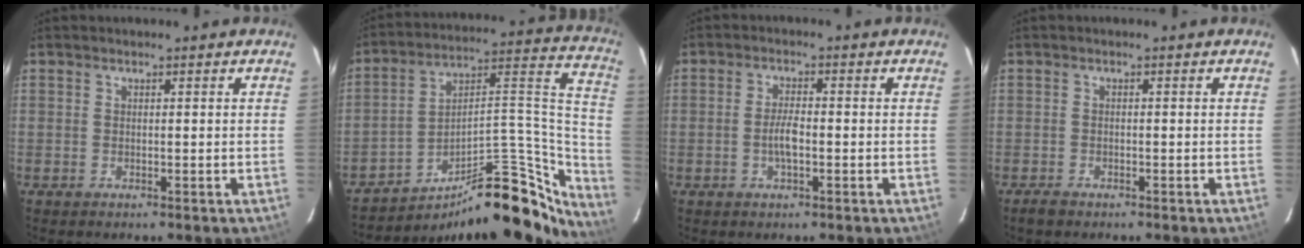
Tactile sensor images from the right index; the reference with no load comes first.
{"total": 25.0, "force": [-20.5, 7.1, 12.5], "torque": [-0.135, 0.054, -0.299]}
{"total": 3.5, "force": [-1.0, 1.1, 3.2], "torque": [-0.065, 0.003, -0.018]}
{"total": 1.8, "force": [-1.5, 0.8, 0.8], "torque": [-0.019, 0.001, -0.026]}